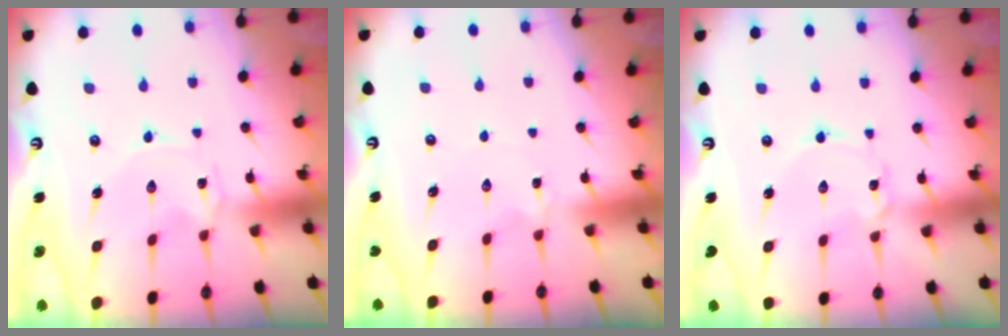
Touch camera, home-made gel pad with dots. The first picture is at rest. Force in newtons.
{"total": 2.2, "press": 2.2, "slide": 0.4}
{"total": 1.8, "press": 1.8, "slide": 0.1}